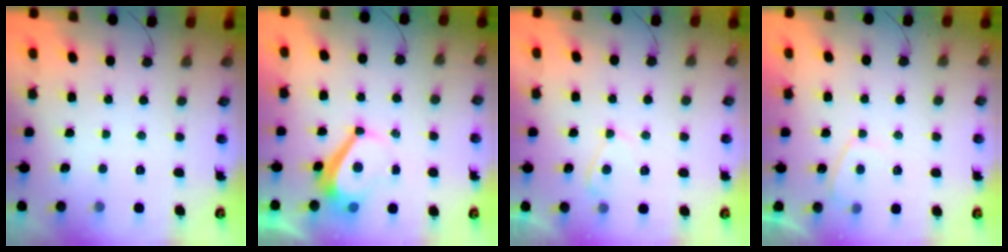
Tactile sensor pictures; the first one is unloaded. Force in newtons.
{"total": 5.3, "press": 5.2, "slide": 0.7}
{"total": 4.7, "press": 4.6, "slide": 0.8}
{"total": 2.5, "press": 2.4, "slide": 0.7}